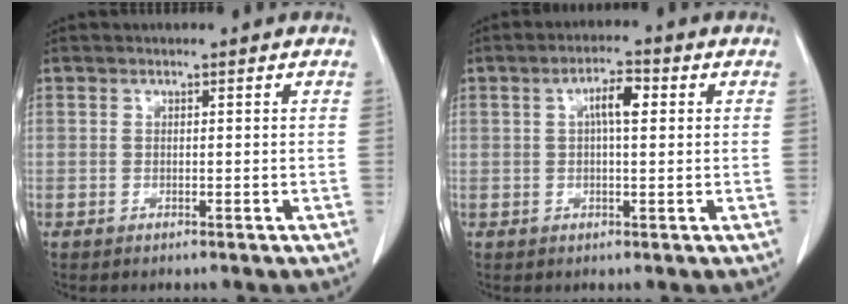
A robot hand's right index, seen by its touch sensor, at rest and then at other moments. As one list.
[{"total": 4.2, "force": [1.0, 1.1, 4.0], "torque": [-0.071, 0.012, 0.015]}]